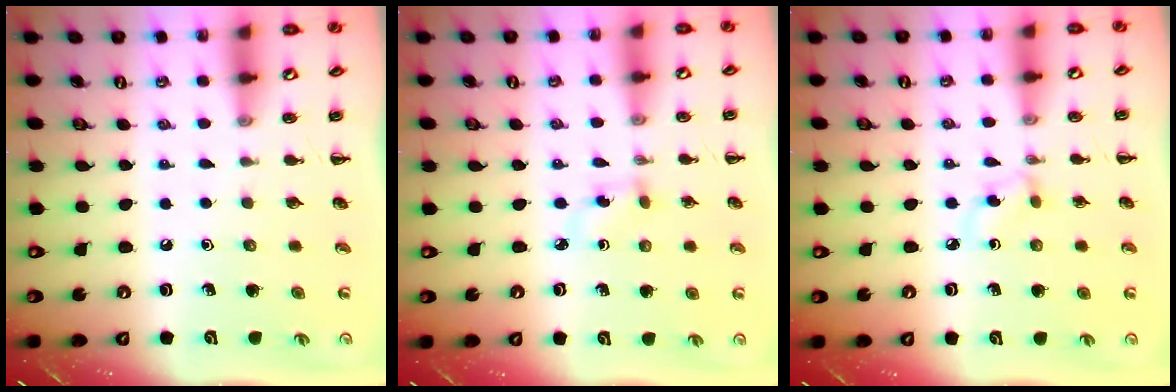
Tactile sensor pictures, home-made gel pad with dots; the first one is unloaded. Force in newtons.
{"total": 2.9, "press": 2.7, "slide": 1.1}
{"total": 2.8, "press": 2.6, "slide": 1.1}